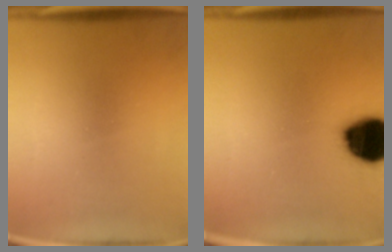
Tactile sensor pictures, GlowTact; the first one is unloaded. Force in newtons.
{"total": 17.1}